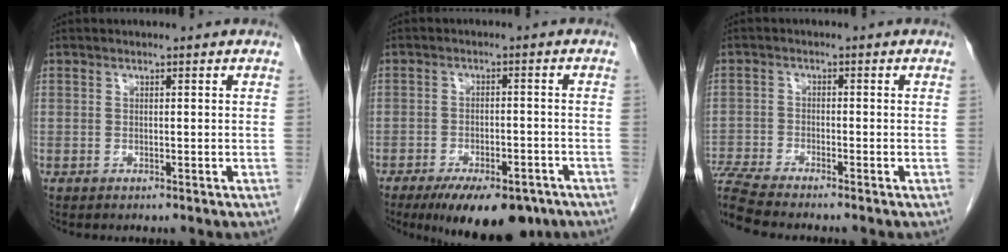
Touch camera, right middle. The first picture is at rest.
{"total": 12.6, "force": [-9.2, 4.6, 7.3], "torque": [-0.107, -0.010, -0.133]}
{"total": 8.0, "force": [-7.4, -0.6, 2.8], "torque": [-0.064, -0.012, -0.138]}